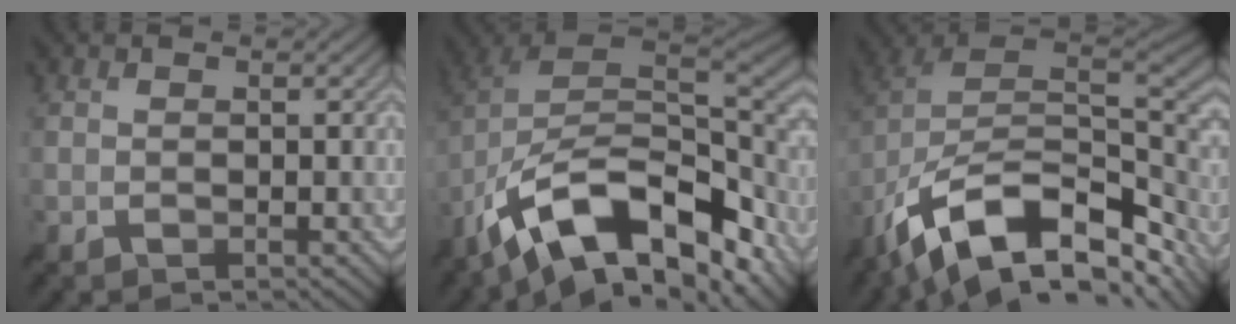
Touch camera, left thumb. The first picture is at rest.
{"total": 16.0, "force": [-6.7, 7.6, 12.3], "torque": [-0.242, 0.000, -0.122]}
{"total": 16.2, "force": [-6.4, 8.9, 11.9], "torque": [-0.245, -0.019, -0.101]}